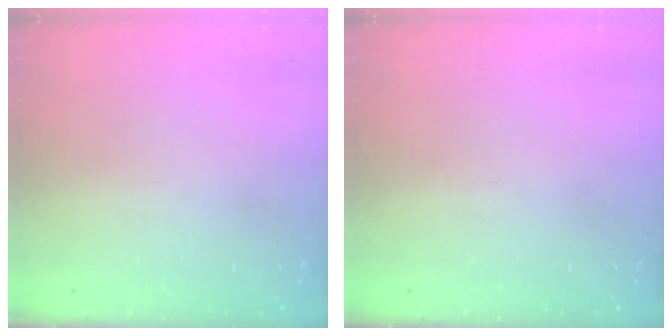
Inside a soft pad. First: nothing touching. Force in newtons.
{"total": 0.0}